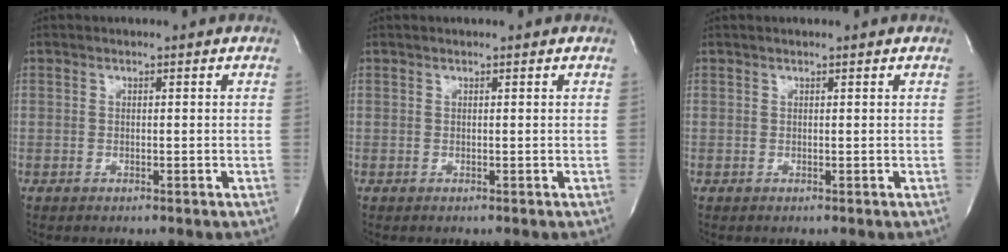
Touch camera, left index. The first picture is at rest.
{"total": 0.7, "force": [0.6, 0.0, 0.2], "torque": [-0.008, 0.002, 0.008]}
{"total": 1.2, "force": [1.1, -0.1, 0.5], "torque": [-0.012, 0.014, 0.016]}